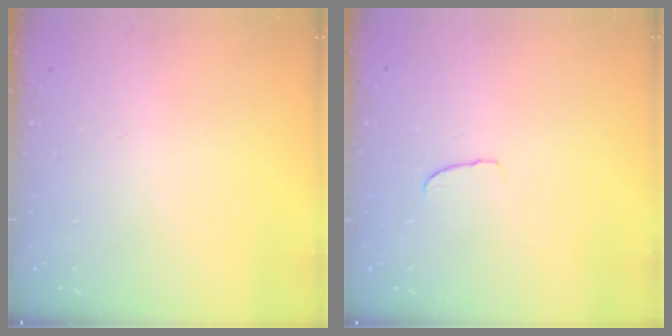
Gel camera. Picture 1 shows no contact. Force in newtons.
{"total": 4.2, "press": 4.2, "slide": 0.4}